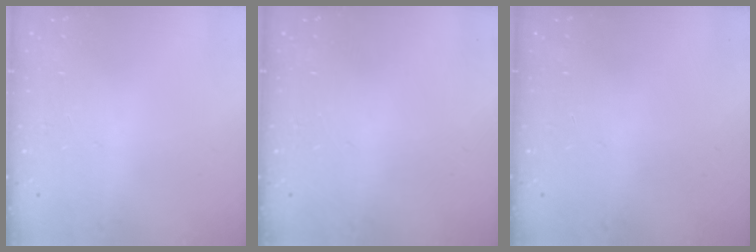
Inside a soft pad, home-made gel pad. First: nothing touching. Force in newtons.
{"total": 0.0}
{"total": 0.0}